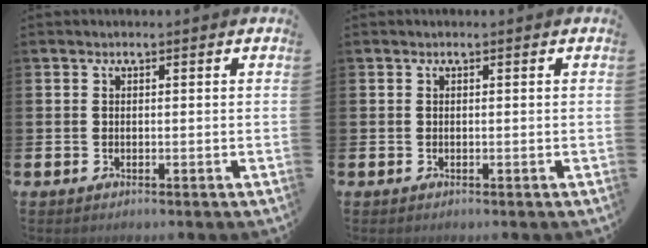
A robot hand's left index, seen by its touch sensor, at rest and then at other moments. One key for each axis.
{"total": 0.0}